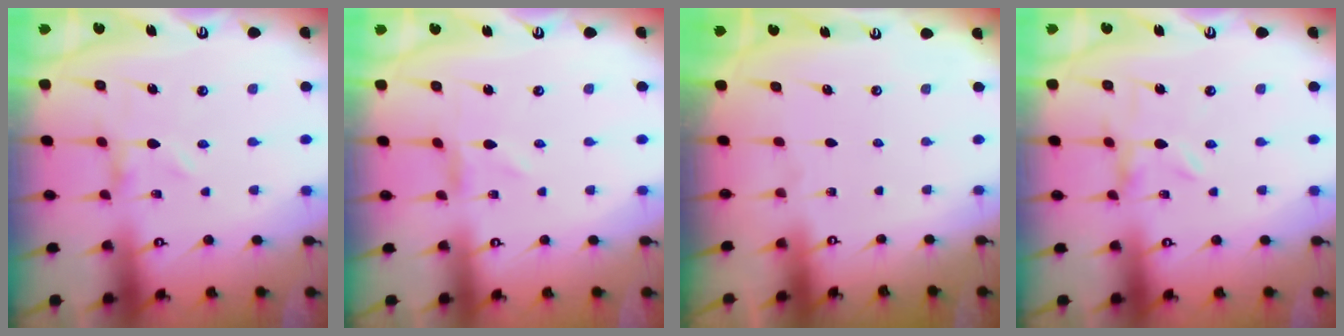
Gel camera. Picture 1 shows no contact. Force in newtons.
{"total": 1.2, "press": 1.2, "slide": 0.2}
{"total": 0.0}
{"total": 0.0}